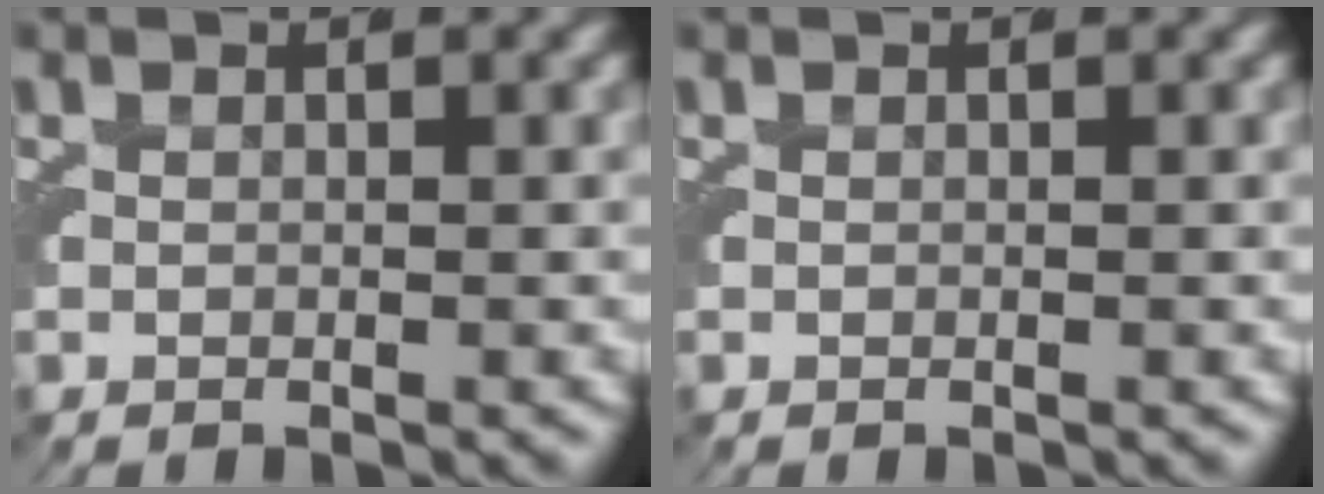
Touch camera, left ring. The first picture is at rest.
{"total": 0.0}